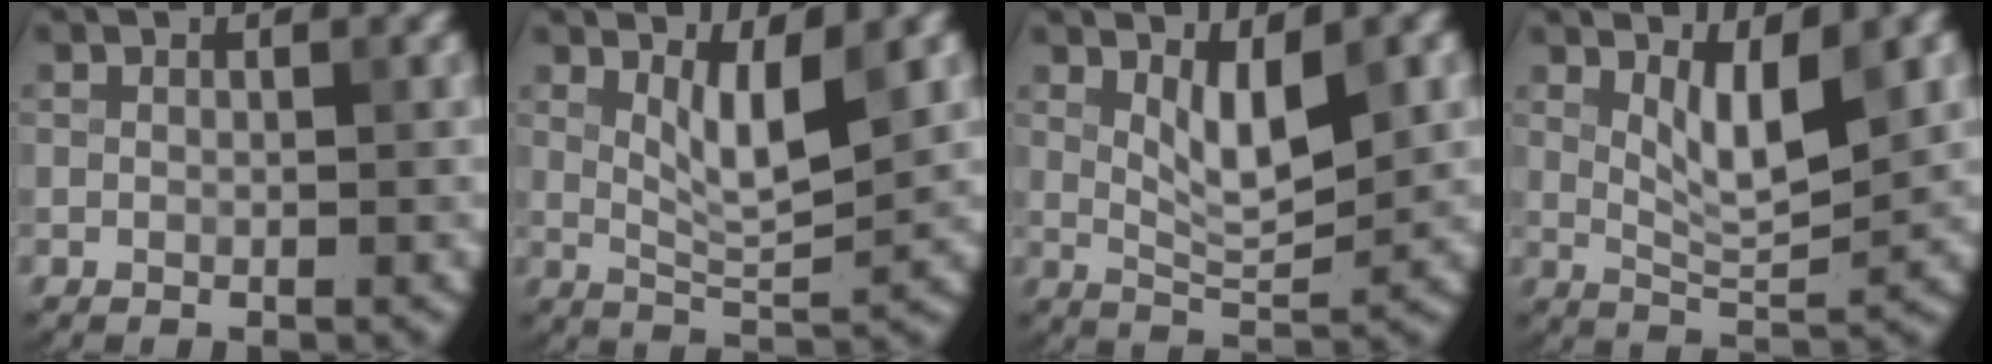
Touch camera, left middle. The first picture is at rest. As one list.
[{"total": 4.1, "force": [1.7, 0.9, 3.5], "torque": [-0.065, -0.010, 0.036]}, {"total": 4.4, "force": [1.6, 1.4, 3.9], "torque": [-0.072, -0.006, 0.032]}, {"total": 4.5, "force": [1.8, 1.3, 3.9], "torque": [-0.072, -0.009, 0.037]}]